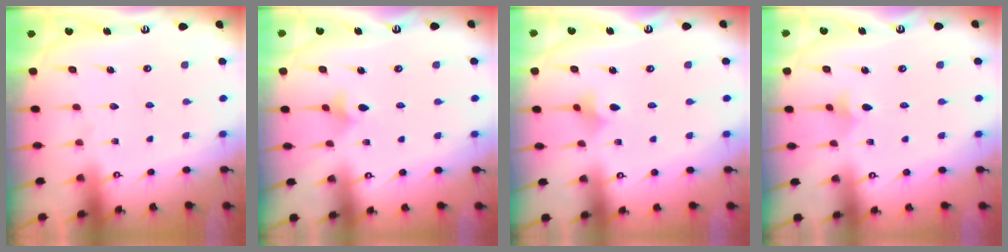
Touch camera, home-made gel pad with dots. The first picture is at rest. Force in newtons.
{"total": 4.3, "press": 4.2, "slide": 0.9}
{"total": 3.6, "press": 3.5, "slide": 0.8}
{"total": 3.4, "press": 3.3, "slide": 0.8}